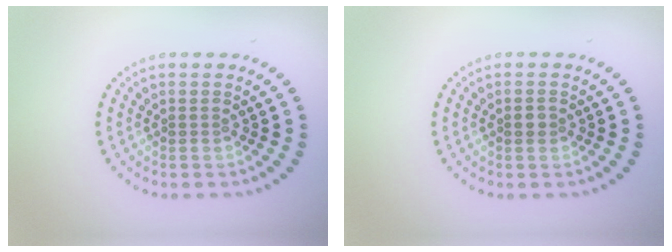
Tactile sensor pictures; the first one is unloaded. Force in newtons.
{"total": 1.1, "press": 1.1, "slide": 0.1}